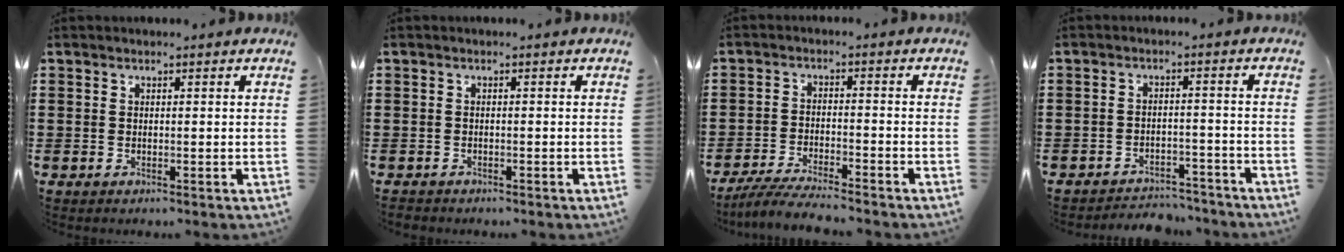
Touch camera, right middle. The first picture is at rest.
{"total": 0.8, "force": [-0.7, 0.3, -0.1], "torque": [0.001, 0.003, -0.017]}
{"total": 5.1, "force": [-4.8, 0.2, 1.7], "torque": [-0.042, -0.009, -0.097]}
{"total": 3.7, "force": [-3.6, 0.7, 0.0], "torque": [-0.006, 0.003, -0.078]}